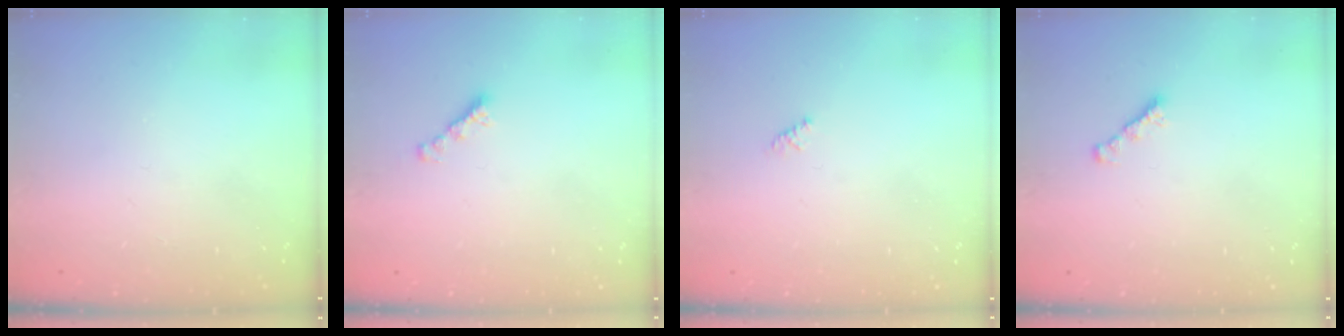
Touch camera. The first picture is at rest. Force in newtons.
{"total": 2.2, "press": 2.1, "slide": 0.5}
{"total": 1.5, "press": 1.4, "slide": 0.4}
{"total": 1.7, "press": 1.6, "slide": 0.5}